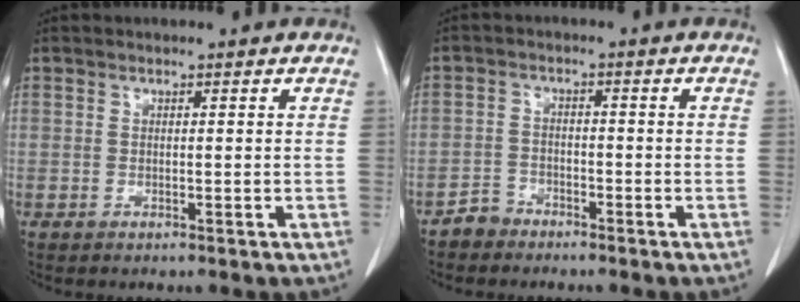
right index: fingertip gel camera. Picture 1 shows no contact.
{"total": 2.8, "force": [-2.4, 1.5, -0.1], "torque": [-0.003, 0.006, -0.045]}